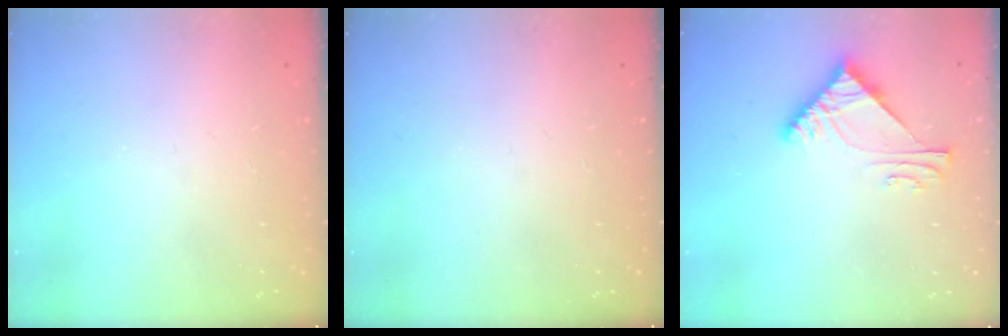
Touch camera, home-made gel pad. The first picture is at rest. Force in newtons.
{"total": 0.0}
{"total": 6.4, "press": 6.3, "slide": 0.9}